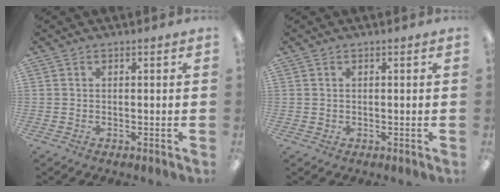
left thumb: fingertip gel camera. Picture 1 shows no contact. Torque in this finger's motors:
{"motor_torque": [-0.40, 0.12, 0.17, -0.20, 0.00]}